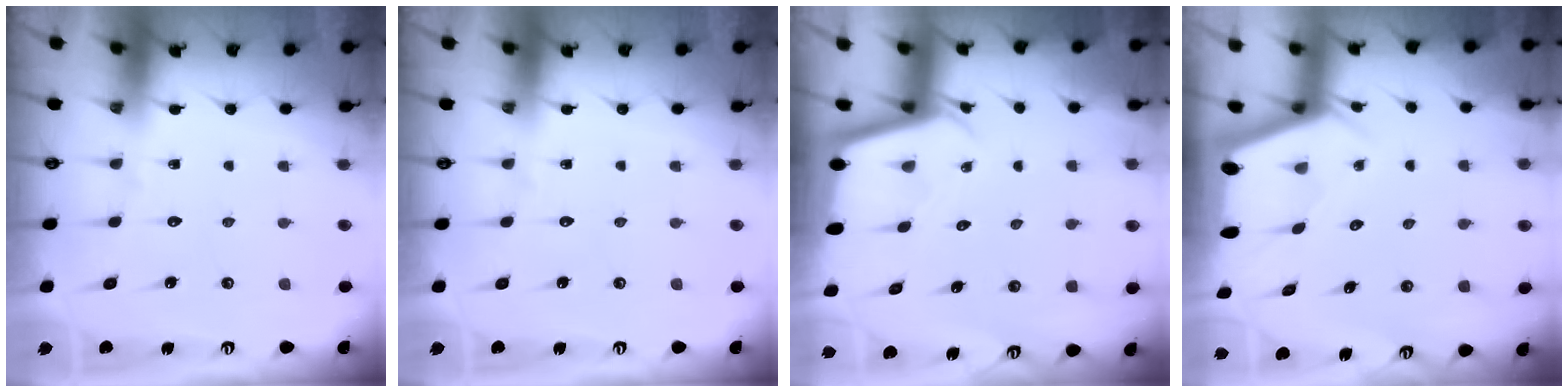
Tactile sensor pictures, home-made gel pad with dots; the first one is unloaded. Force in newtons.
{"total": 0.0}
{"total": 2.2, "press": 2.2, "slide": 0.1}
{"total": 2.2, "press": 2.2, "slide": 0.3}